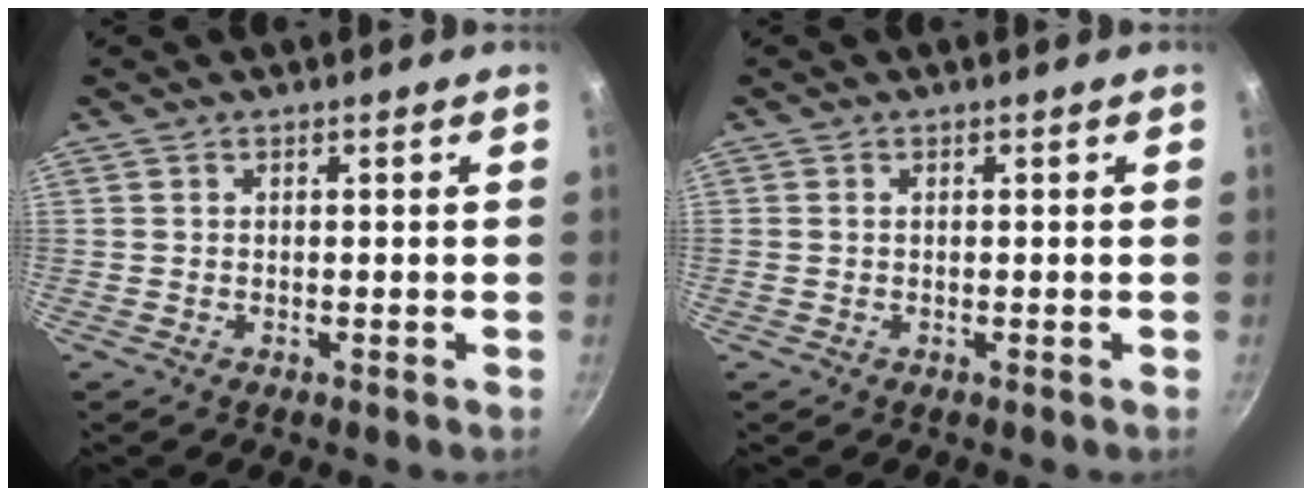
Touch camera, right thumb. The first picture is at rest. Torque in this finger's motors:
{"motor_torque": [-0.18, -0.52, -0.38, 0.16, 0.05]}